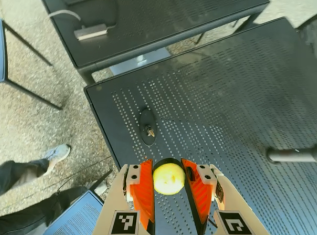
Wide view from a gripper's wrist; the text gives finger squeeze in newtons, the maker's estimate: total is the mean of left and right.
{"total": 10.7, "left": 10.6, "right": 10.8}